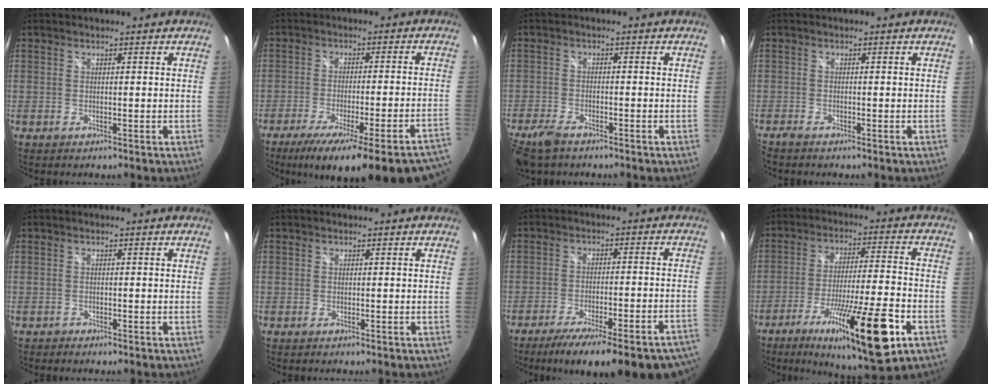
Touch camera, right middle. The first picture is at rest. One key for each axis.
{"total": 24.6, "fx": -19.9, "fy": 2.1, "fz": 14.3, "tx": -0.213, "ty": -0.070, "tz": -0.274}
{"total": 7.1, "fx": -5.4, "fy": 2.7, "fz": 3.7, "tx": -0.106, "ty": -0.022, "tz": -0.104}
{"total": 1.4, "fx": -1.2, "fy": 0.0, "fz": 0.6, "tx": -0.014, "ty": -0.006, "tz": -0.025}
{"total": 0.6, "fx": -0.5, "fy": 0.3, "fz": -0.1, "tx": -0.002, "ty": -0.002, "tz": -0.011}
{"total": 0.0}
{"total": 23.5, "fx": -19.2, "fy": 4.8, "fz": 12.7, "tx": -0.195, "ty": -0.046, "tz": -0.254}
{"total": 20.5, "fx": -10.5, "fy": 2.8, "fz": 17.4, "tx": -0.306, "ty": -0.046, "tz": -0.166}